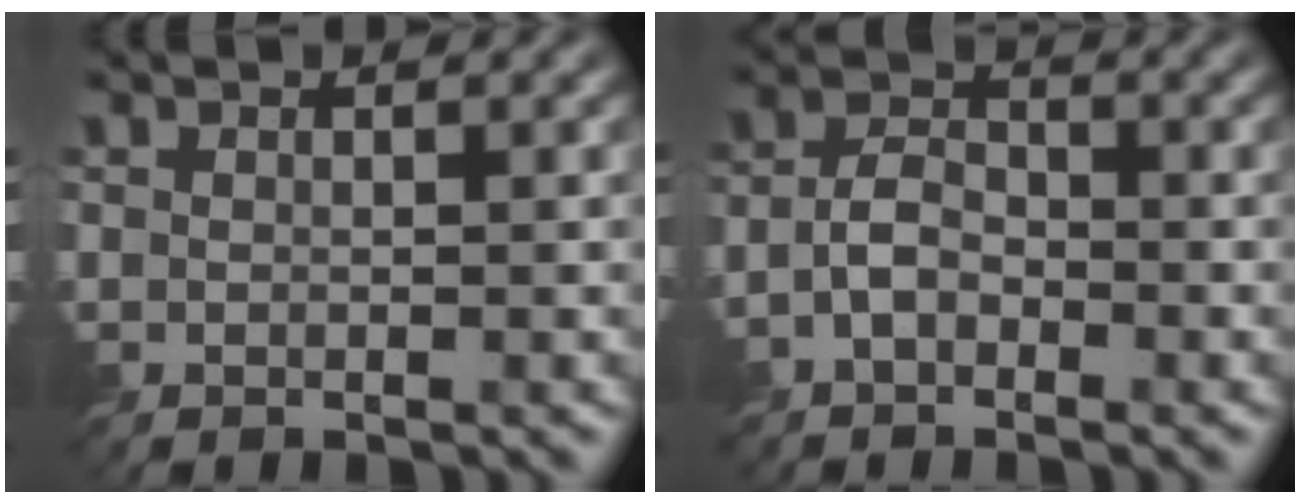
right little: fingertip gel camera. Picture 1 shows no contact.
{"total": 2.7, "force": [-1.5, 1.6, 1.6], "torque": [-0.031, 0.009, -0.036]}